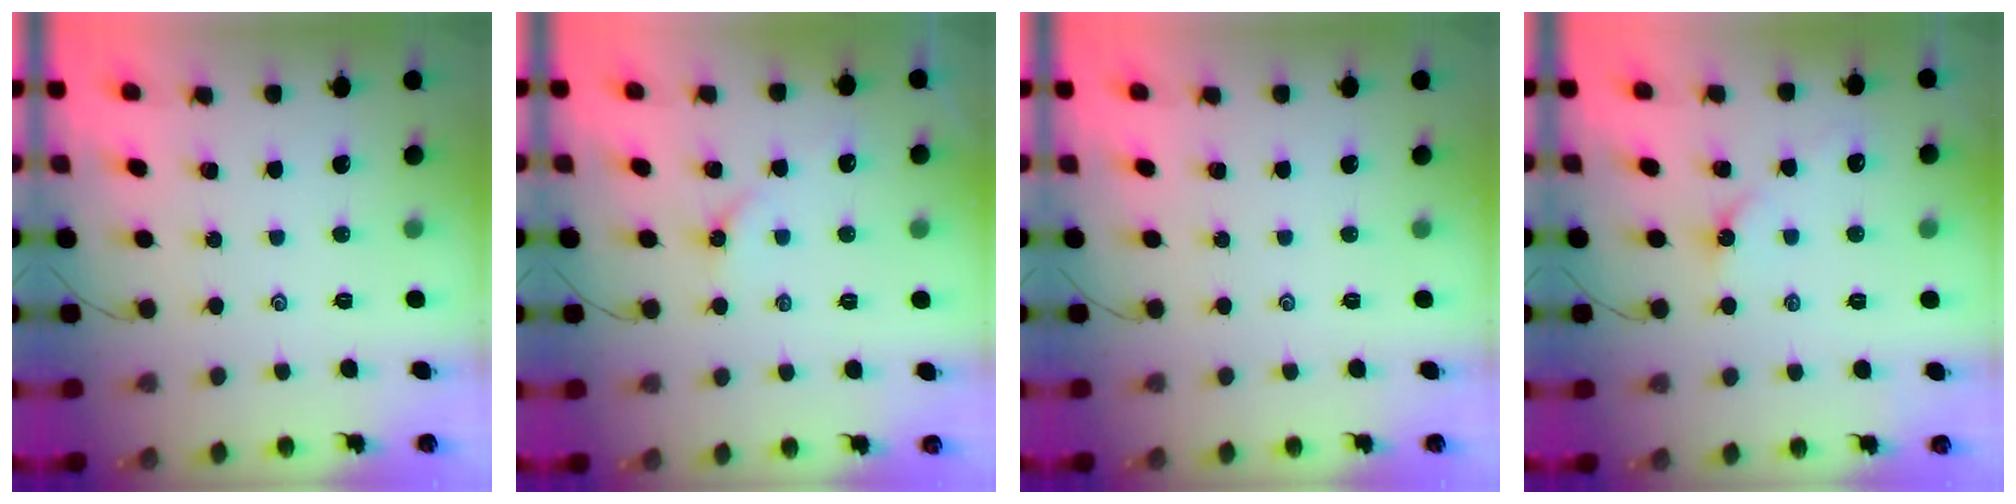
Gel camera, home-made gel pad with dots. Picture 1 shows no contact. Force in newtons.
{"total": 3.8, "press": 3.7, "slide": 0.5}
{"total": 0.0}
{"total": 2.6, "press": 2.5, "slide": 0.5}